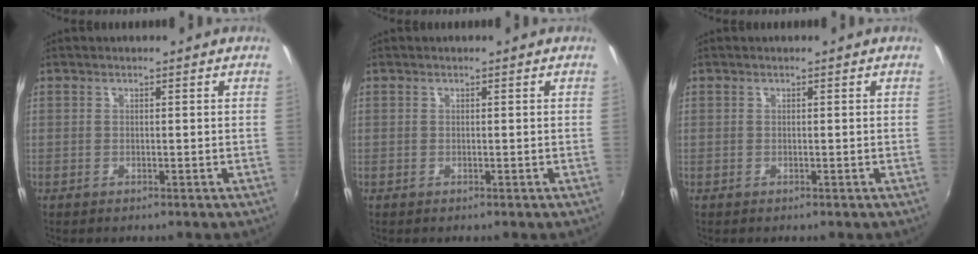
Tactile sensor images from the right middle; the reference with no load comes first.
{"total": 0.0}
{"total": 0.0}